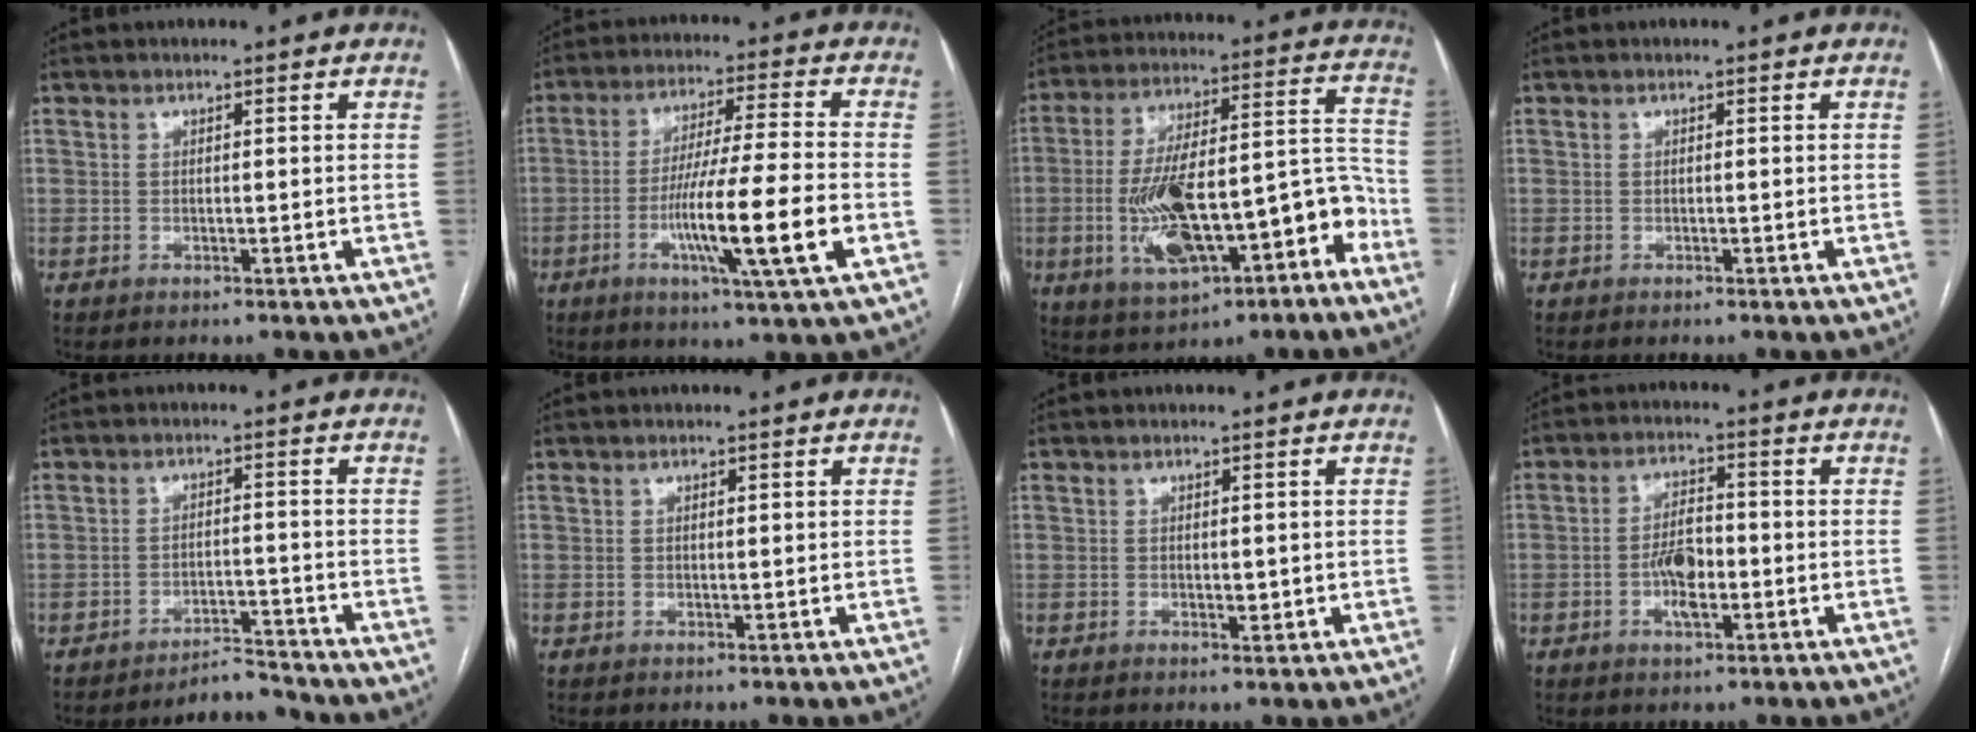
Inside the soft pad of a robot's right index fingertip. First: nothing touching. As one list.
[{"total": 14.2, "force": [-4.3, -0.4, 13.5], "torque": [-0.243, -0.015, -0.077]}, {"total": 19.3, "force": [-7.2, 6.2, 16.8], "torque": [-0.284, 0.032, -0.100]}, {"total": 0.0}, {"total": 3.7, "force": [-3.7, 0.2, -0.1], "torque": [0.006, -0.003, -0.059]}, {"total": 0.5, "force": [0.2, 0.2, 0.4], "torque": [-0.008, 0.000, 0.003]}, {"total": 2.0, "force": [-0.2, 0.9, 1.8], "torque": [-0.026, -0.003, 0.002]}, {"total": 5.5, "force": [-1.4, 2.2, 4.9], "torque": [-0.093, 0.005, -0.026]}]